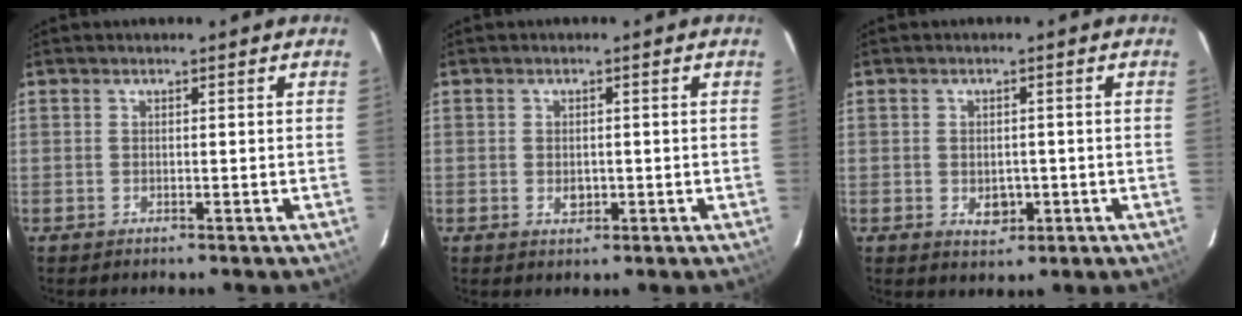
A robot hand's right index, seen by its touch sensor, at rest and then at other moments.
{"total": 3.1, "force": [-0.6, 2.4, 1.9], "torque": [-0.032, -0.002, -0.005]}
{"total": 3.8, "force": [-1.0, 2.9, 2.3], "torque": [-0.041, -0.004, -0.007]}